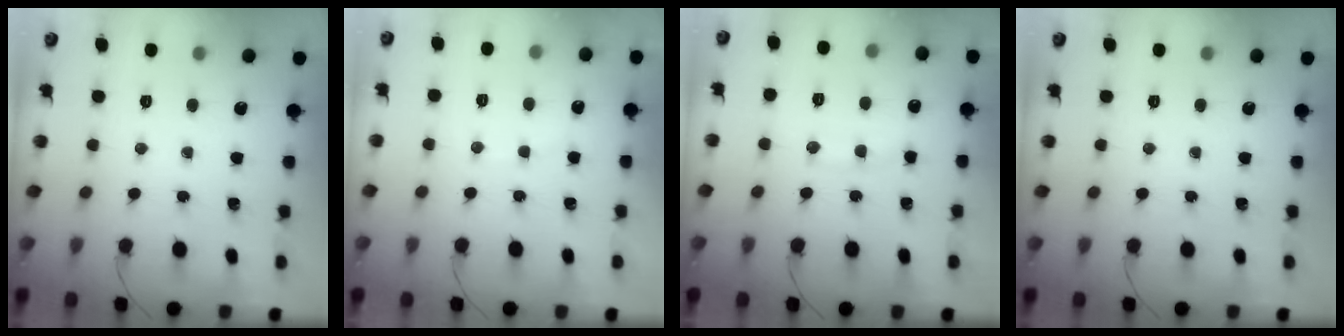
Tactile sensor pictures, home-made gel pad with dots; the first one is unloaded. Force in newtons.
{"total": 2.8, "press": 2.7, "slide": 0.7}
{"total": 8.8, "press": 8.7, "slide": 1.2}
{"total": 0.0}